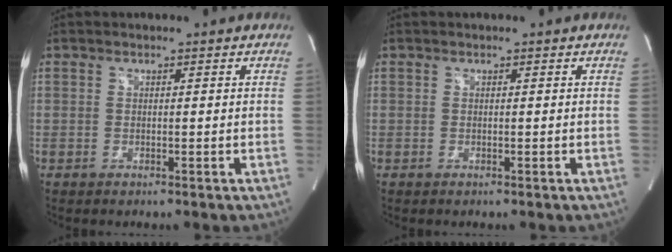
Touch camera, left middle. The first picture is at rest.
{"total": 0.0}